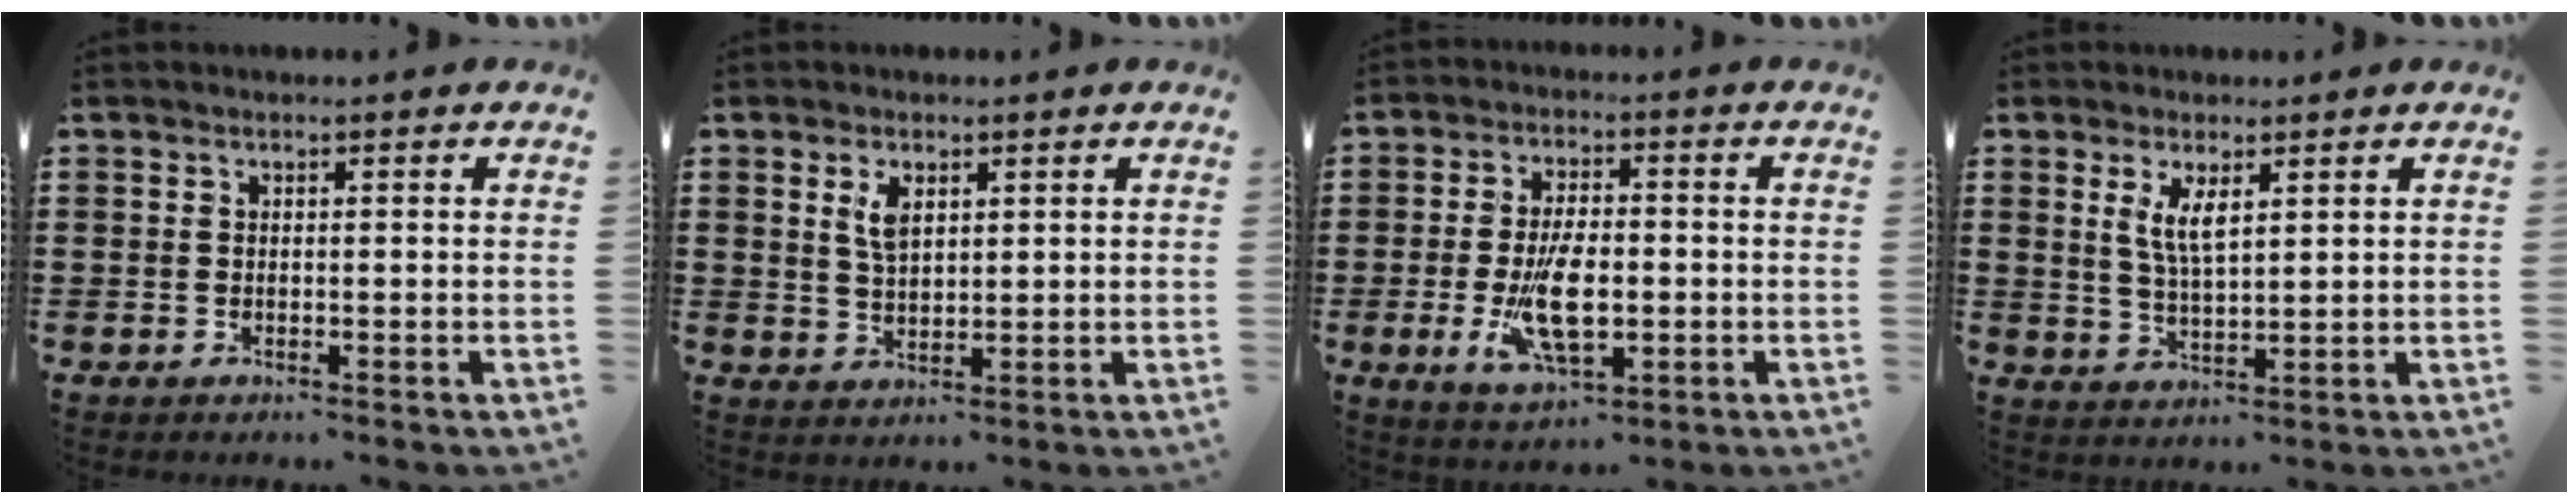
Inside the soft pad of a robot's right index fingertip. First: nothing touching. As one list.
[{"total": 3.5, "force": [1.6, 1.6, 2.7], "torque": [-0.058, 0.006, 0.028]}, {"total": 9.4, "force": [-1.7, 4.1, 8.3], "torque": [-0.172, -0.013, -0.034]}, {"total": 4.3, "force": [1.8, 1.3, 3.7], "torque": [-0.077, 0.002, 0.032]}]